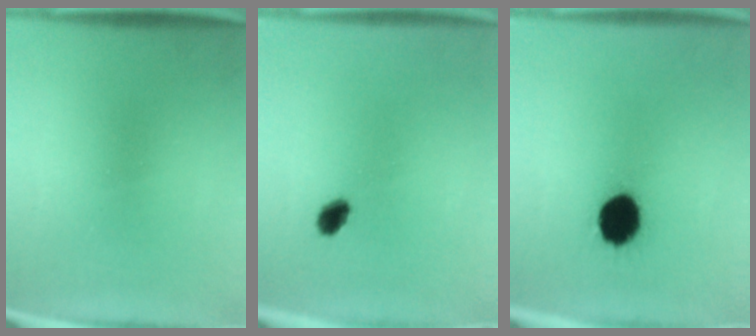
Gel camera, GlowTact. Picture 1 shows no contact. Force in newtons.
{"total": 3.1}
{"total": 11.1}